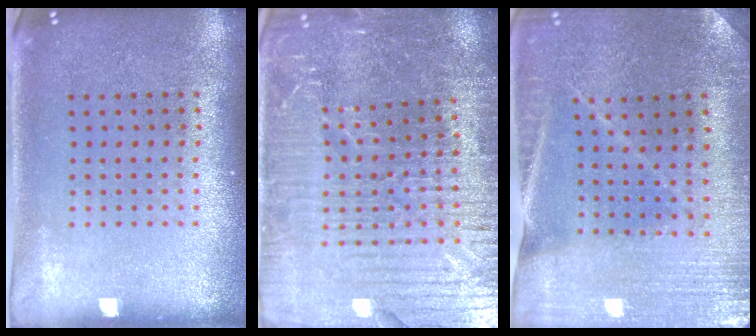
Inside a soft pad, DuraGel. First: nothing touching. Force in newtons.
{"total": 4.7, "press": 4.4, "slide": 1.5}
{"total": 1.2, "press": 1.2, "slide": 0.1}